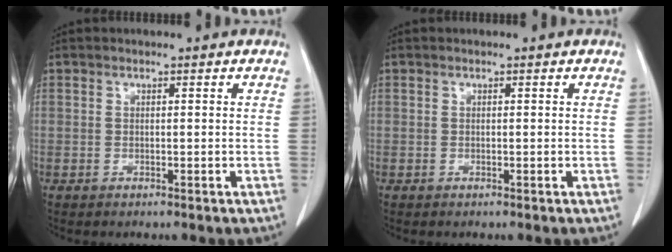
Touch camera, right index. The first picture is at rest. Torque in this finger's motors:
{"motor_torque": [0.00, 0.00, 0.00, 0.00]}